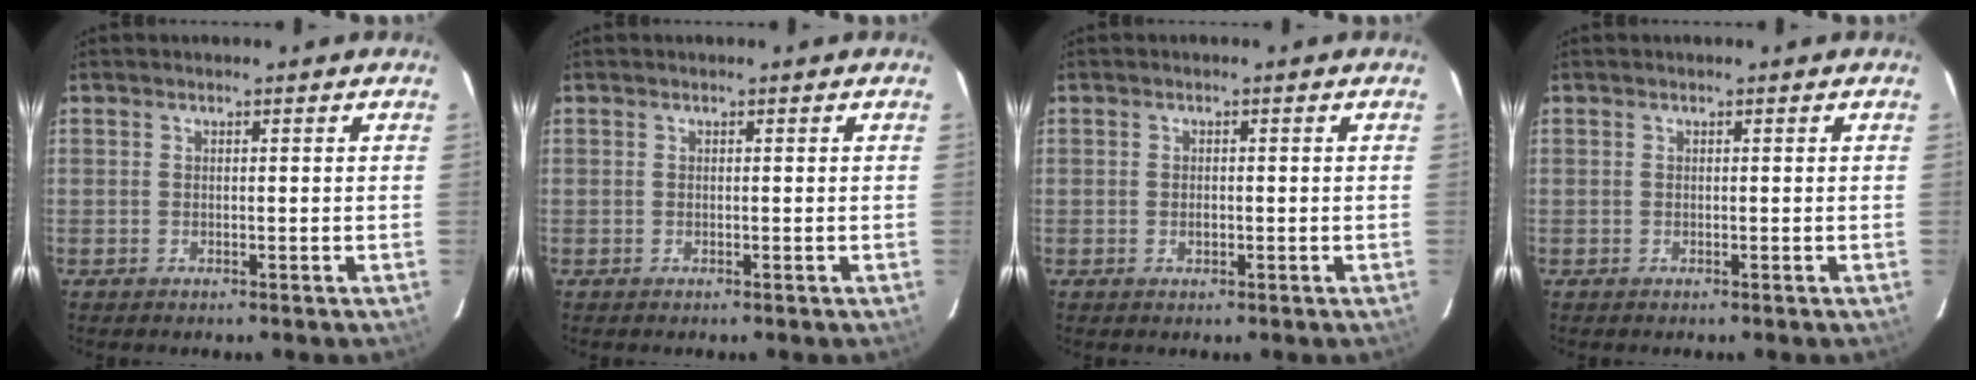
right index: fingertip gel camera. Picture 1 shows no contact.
{"total": 0.0}
{"total": 1.1, "force": [-0.2, 0.9, 0.7], "torque": [-0.009, 0.001, -0.003]}
{"total": 0.0}